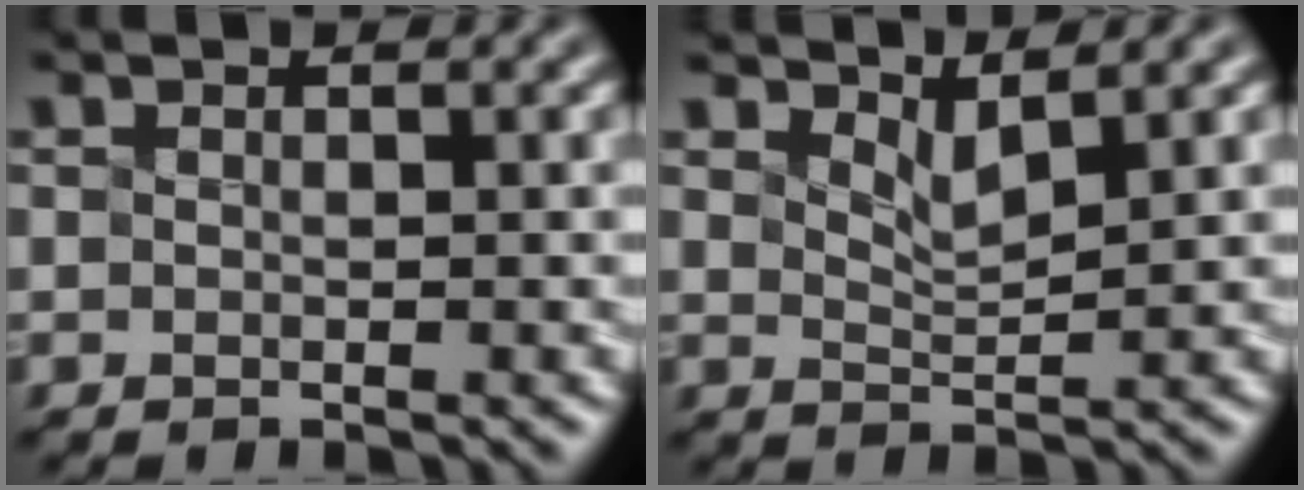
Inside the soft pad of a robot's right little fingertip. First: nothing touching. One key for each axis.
{"total": 1.5, "fx": 1.5, "fy": -0.3, "fz": 0.2, "tx": -0.009, "ty": 0.004, "tz": 0.048}